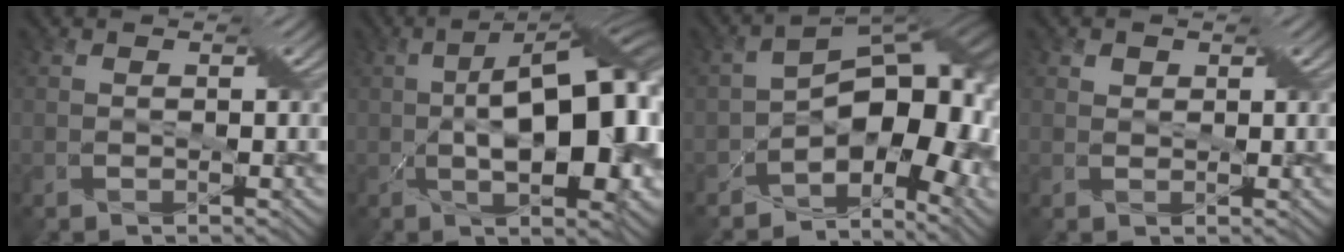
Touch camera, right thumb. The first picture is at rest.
{"total": 16.6, "force": [-0.7, 6.7, 15.1], "torque": [-0.215, 0.008, -0.014]}
{"total": 13.7, "force": [-4.4, 7.6, 10.5], "torque": [-0.124, -0.007, -0.077]}
{"total": 1.1, "force": [0.7, 0.8, 0.3], "torque": [-0.009, 0.000, 0.013]}